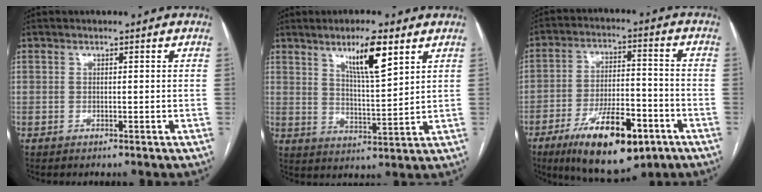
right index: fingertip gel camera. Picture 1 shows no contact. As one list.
[{"total": 8.7, "force": [5.1, 1.0, 7.0], "torque": [-0.121, -0.007, 0.089]}, {"total": 16.2, "force": [-8.8, 5.6, 12.4], "torque": [-0.209, -0.005, -0.136]}]